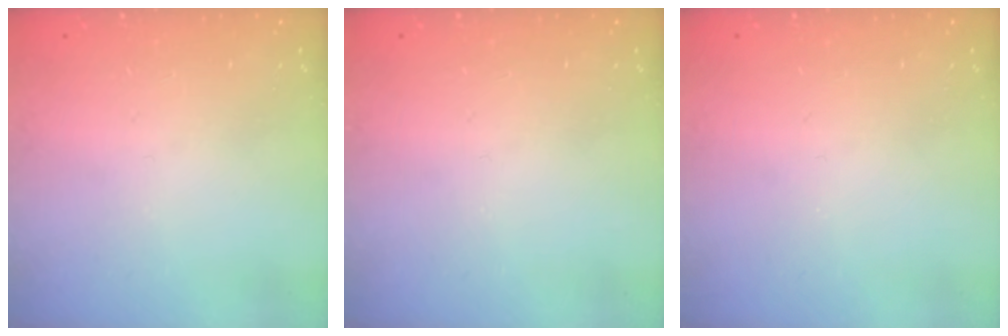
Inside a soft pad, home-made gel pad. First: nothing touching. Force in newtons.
{"total": 0.0}
{"total": 0.0}